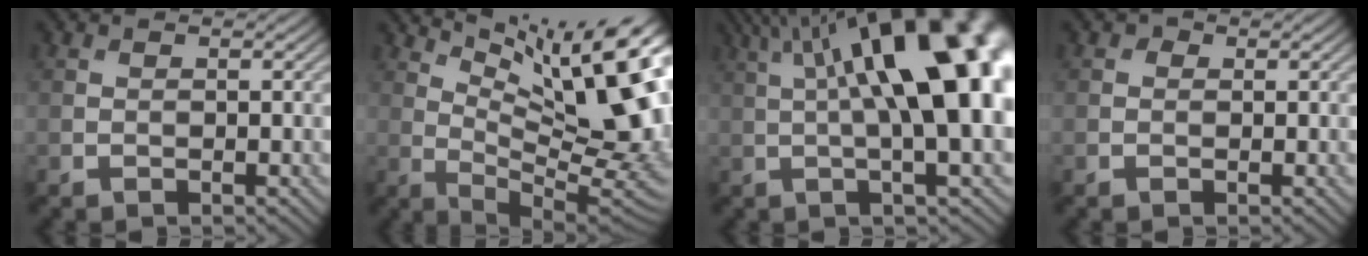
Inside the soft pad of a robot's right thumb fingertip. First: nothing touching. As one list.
[{"total": 16.6, "force": [7.1, 5.5, 14.0], "torque": [-0.216, 0.000, 0.128]}, {"total": 18.7, "force": [4.0, 5.9, 17.3], "torque": [-0.251, 0.057, 0.061]}, {"total": 0.6, "force": [0.0, 0.6, 0.1], "torque": [0.001, -0.006, -0.005]}]